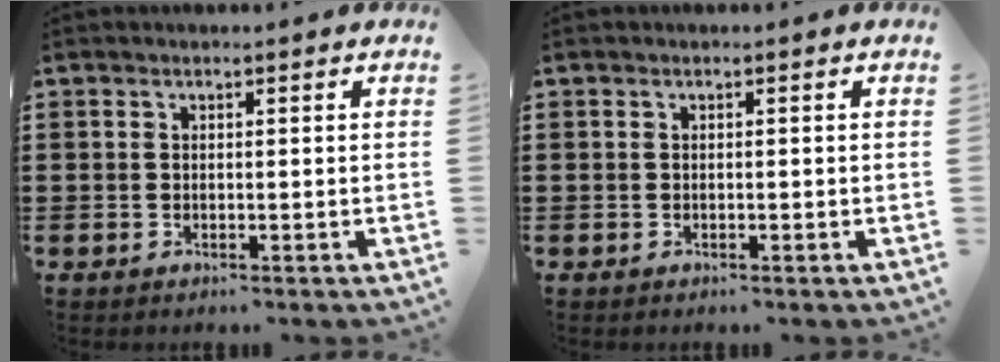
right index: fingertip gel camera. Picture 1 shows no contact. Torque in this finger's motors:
{"motor_torque": [0.31, 0.36, 0.00, 0.00]}